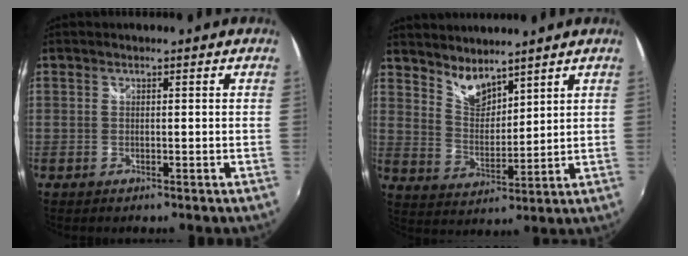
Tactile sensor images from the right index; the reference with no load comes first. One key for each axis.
{"total": 6.6, "fx": 5.6, "fy": 2.1, "fz": 2.6, "tx": -0.039, "ty": -0.005, "tz": 0.108}